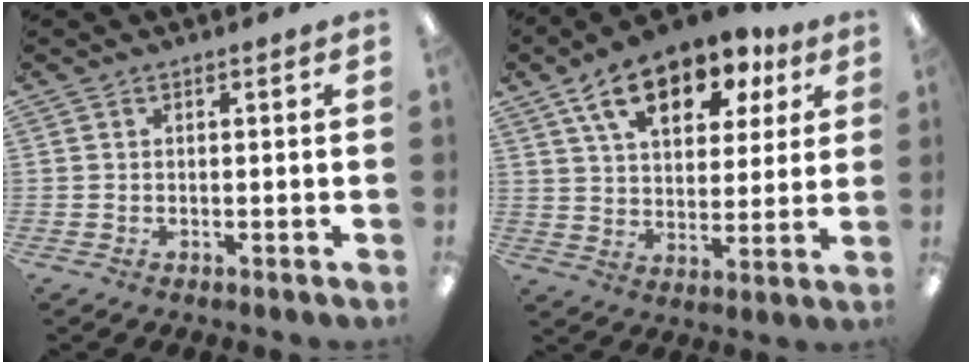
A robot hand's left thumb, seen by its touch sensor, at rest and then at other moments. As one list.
[{"total": 16.1, "force": [9.6, 8.6, 9.6], "torque": [-0.158, -0.036, 0.168]}]